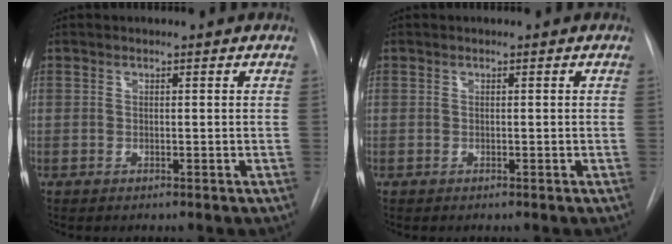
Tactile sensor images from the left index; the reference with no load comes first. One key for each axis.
{"total": 0.0}